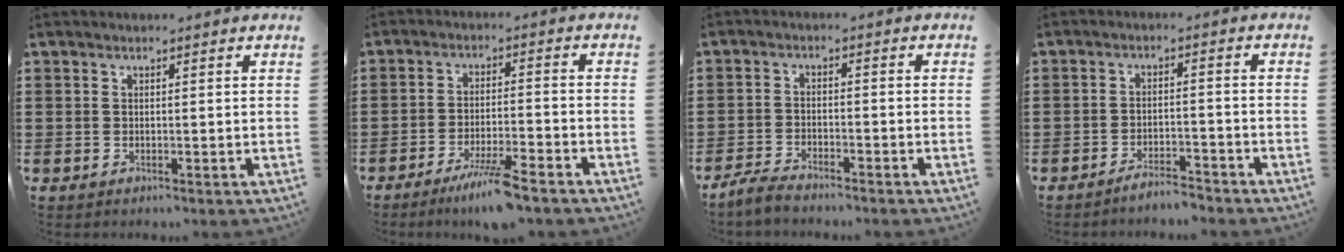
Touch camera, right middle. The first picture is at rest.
{"total": 6.2, "force": [-4.9, 0.1, 3.8], "torque": [-0.080, -0.015, -0.088]}
{"total": 3.0, "force": [-2.9, 0.4, 0.8], "torque": [-0.032, -0.001, -0.063]}
{"total": 3.3, "force": [-3.3, 0.1, 0.6], "torque": [-0.014, 0.001, -0.065]}